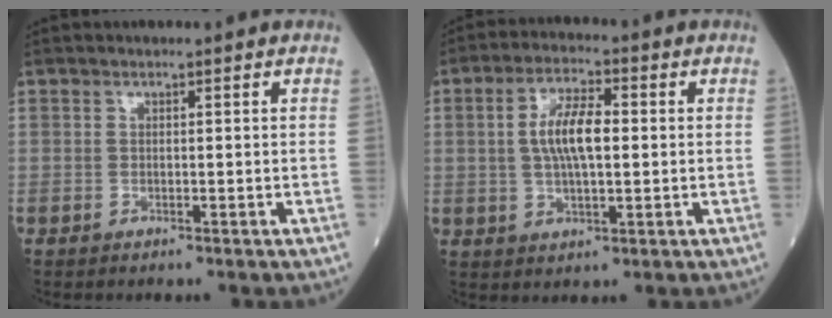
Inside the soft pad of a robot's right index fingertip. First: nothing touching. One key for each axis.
{"total": 7.8, "fx": 0.7, "fy": 2.4, "fz": 7.4, "tx": -0.149, "ty": 0.009, "tz": 0.013}